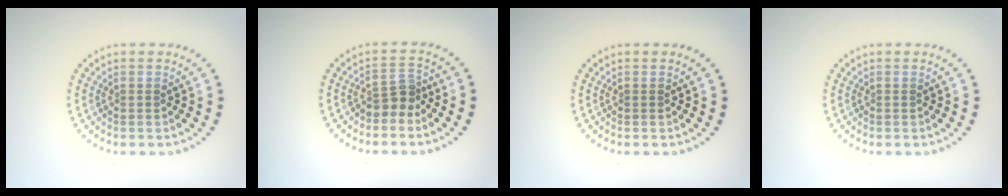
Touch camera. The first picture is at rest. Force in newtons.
{"total": 2.2, "press": 1.7, "slide": 1.4}
{"total": 0.0}
{"total": 0.0}